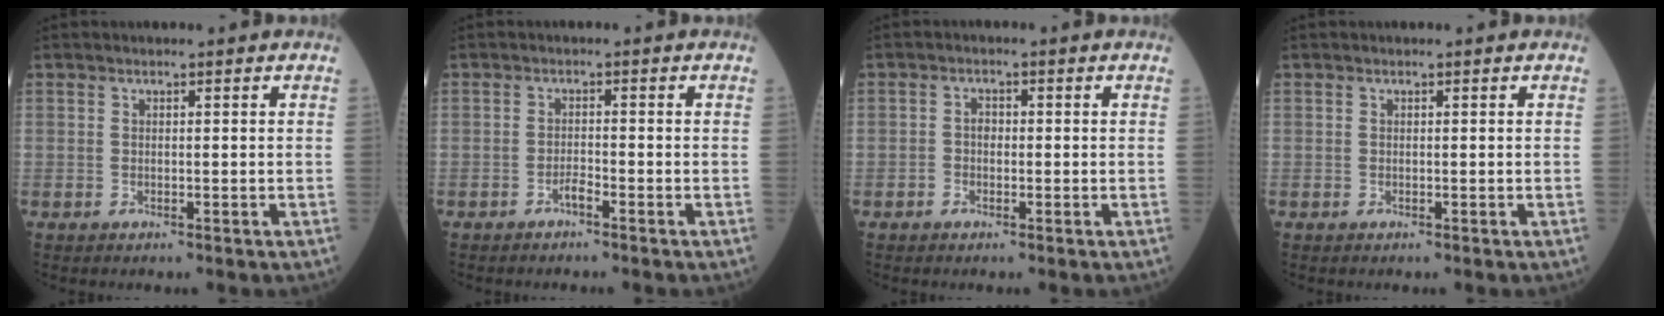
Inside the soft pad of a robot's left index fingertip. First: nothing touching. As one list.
[{"total": 1.4, "force": [-1.1, 0.0, 0.7], "torque": [-0.015, 0.002, -0.021]}, {"total": 1.6, "force": [-0.5, 1.1, 1.1], "torque": [-0.017, 0.002, -0.010]}, {"total": 0.0}]